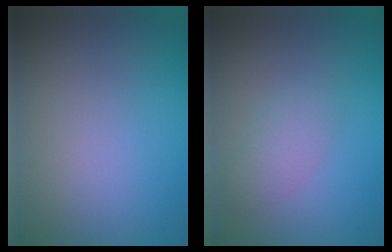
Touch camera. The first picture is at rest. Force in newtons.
{"total": 2.1, "press": 2.1, "slide": 0.1}